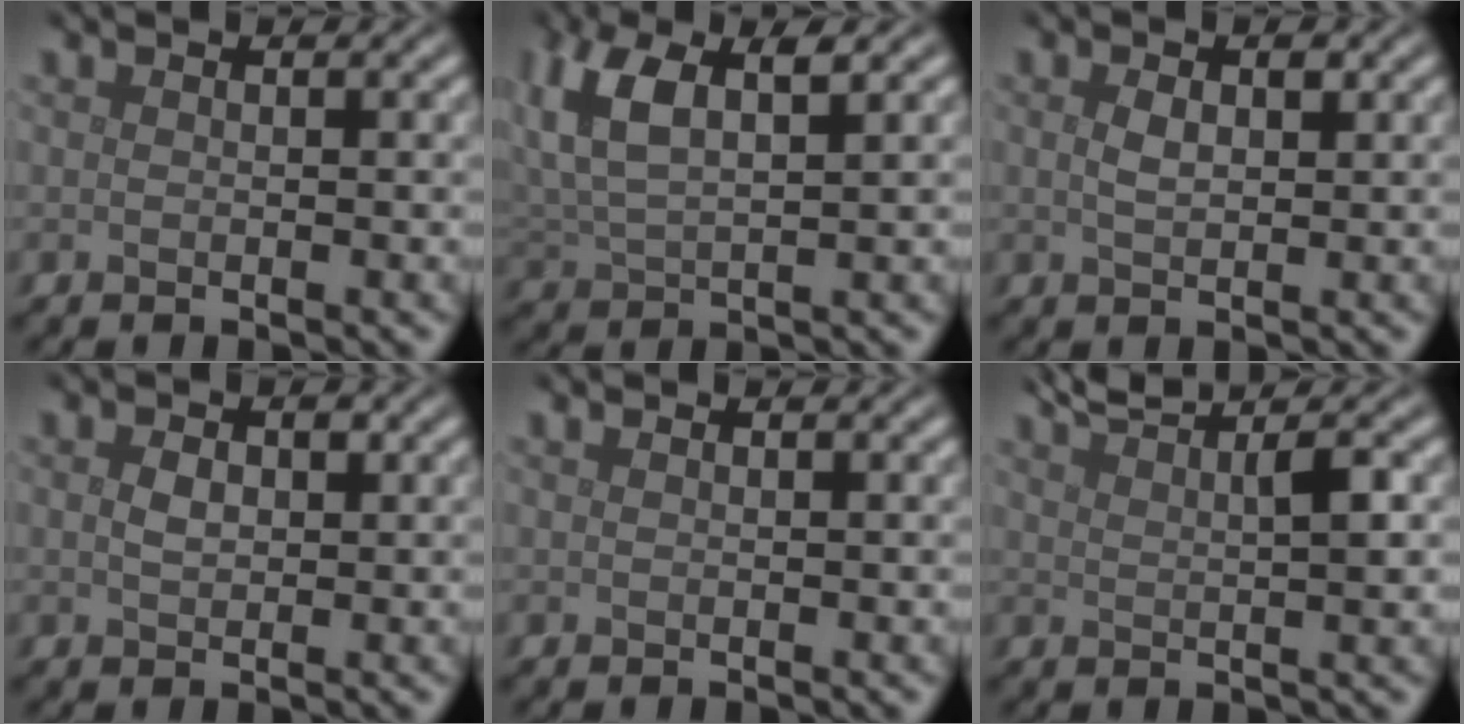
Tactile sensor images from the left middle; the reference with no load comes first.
{"total": 6.0, "force": [2.6, 2.6, 4.8], "torque": [-0.107, 0.010, 0.049]}
{"total": 1.7, "force": [0.5, 0.9, 1.3], "torque": [-0.030, -0.002, 0.009]}
{"total": 1.6, "force": [0.3, 1.1, 1.1], "torque": [-0.024, -0.001, 0.005]}
{"total": 0.0}
{"total": 4.2, "force": [2.7, 1.0, 3.0], "torque": [-0.045, 0.013, 0.049]}